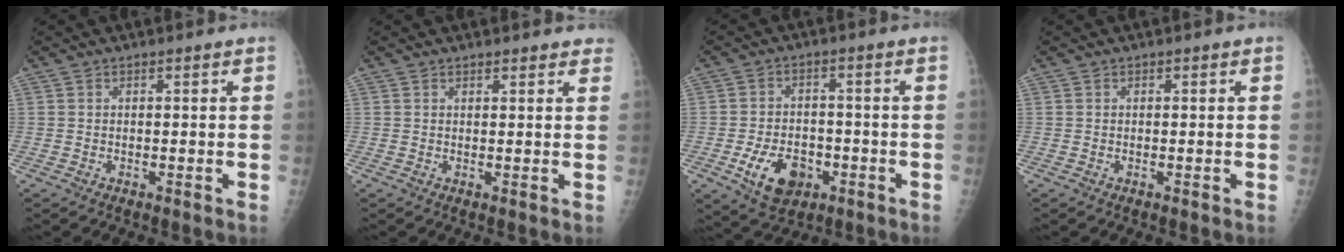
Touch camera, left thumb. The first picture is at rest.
{"total": 3.0, "force": [2.7, 0.9, 0.9], "torque": [0.008, -0.005, 0.024]}
{"total": 9.1, "force": [-3.5, 6.2, 5.8], "torque": [-0.081, 0.013, -0.052]}
{"total": 0.0}